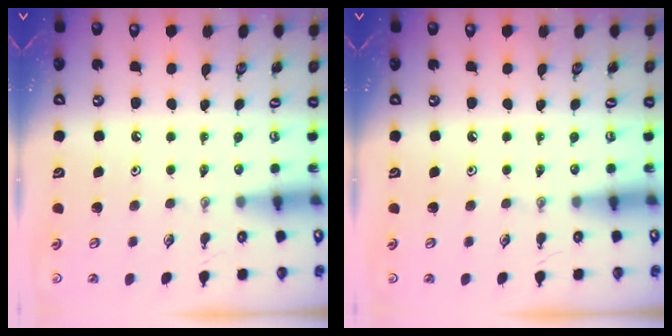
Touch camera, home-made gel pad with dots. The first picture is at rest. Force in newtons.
{"total": 0.0}